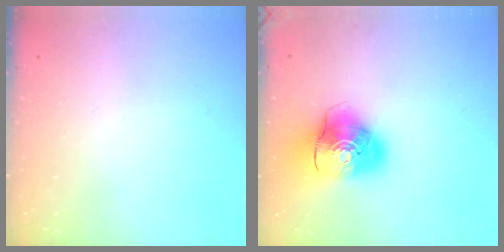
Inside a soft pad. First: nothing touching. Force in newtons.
{"total": 12.8, "press": 12.6, "slide": 2.1}